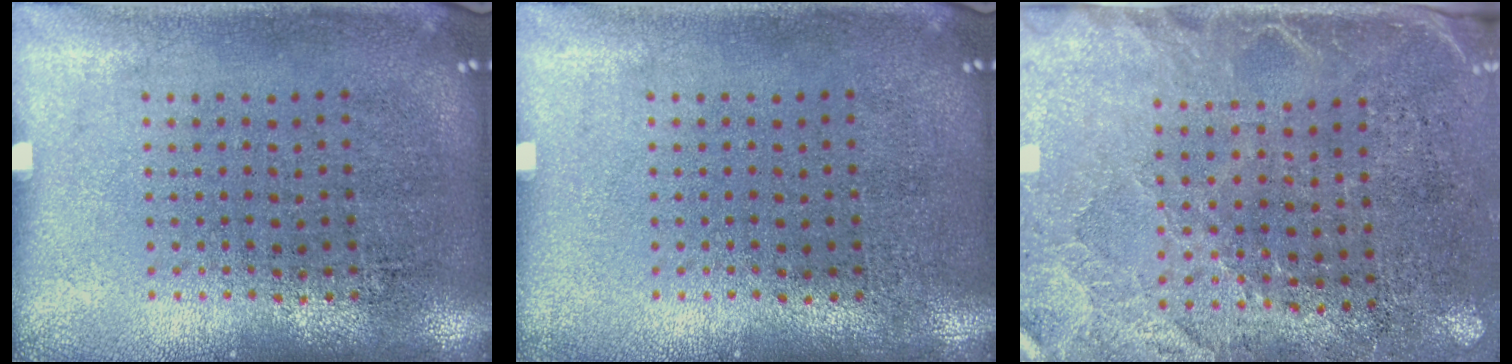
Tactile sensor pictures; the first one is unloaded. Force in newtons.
{"total": 0.0}
{"total": 2.8, "press": 2.4, "slide": 1.3}